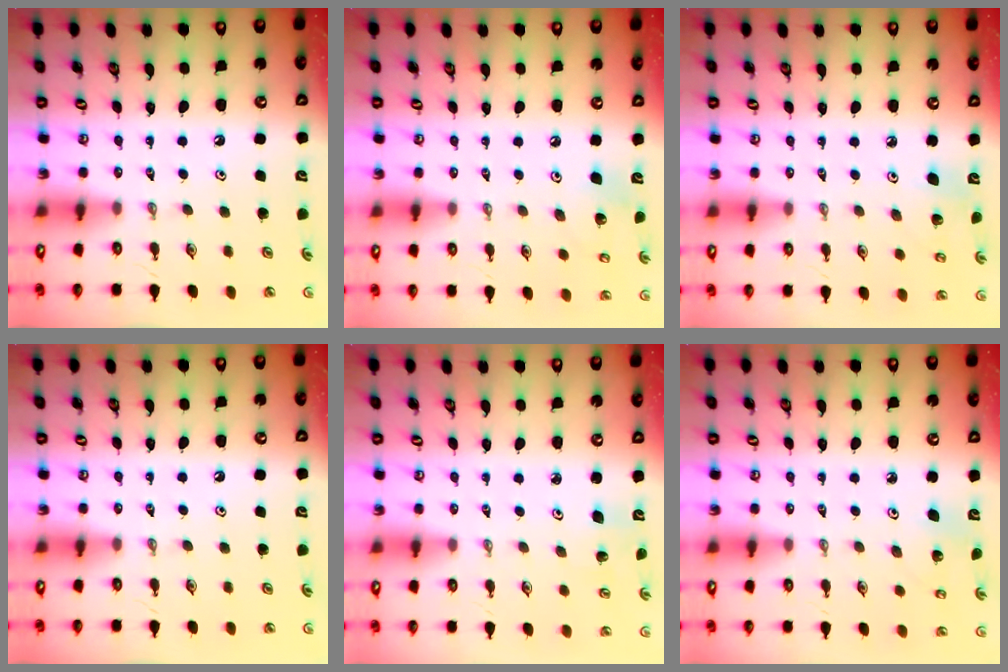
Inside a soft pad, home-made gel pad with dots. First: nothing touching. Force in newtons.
{"total": 7.2, "press": 7.0, "slide": 1.8}
{"total": 5.9, "press": 5.6, "slide": 1.6}
{"total": 0.0}
{"total": 1.9, "press": 1.9, "slide": 0.0}
{"total": 4.0, "press": 4.0, "slide": 0.2}